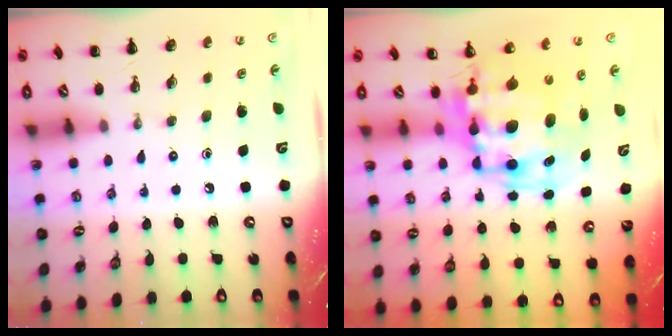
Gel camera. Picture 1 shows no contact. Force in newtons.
{"total": 12.1, "press": 11.8, "slide": 2.8}